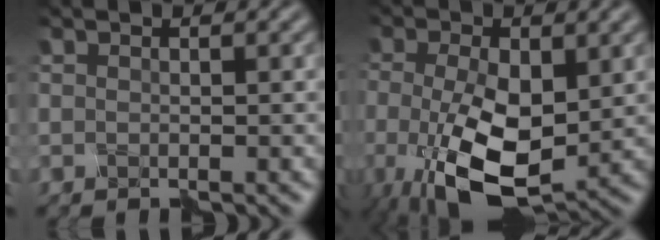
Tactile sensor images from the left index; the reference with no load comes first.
{"total": 10.1, "force": [-2.5, 5.0, 8.5], "torque": [-0.176, -0.020, -0.041]}